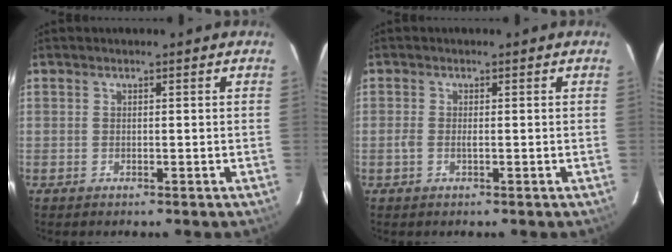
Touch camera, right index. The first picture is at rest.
{"total": 1.4, "force": [-0.3, 0.3, 1.3], "torque": [-0.029, -0.002, -0.007]}